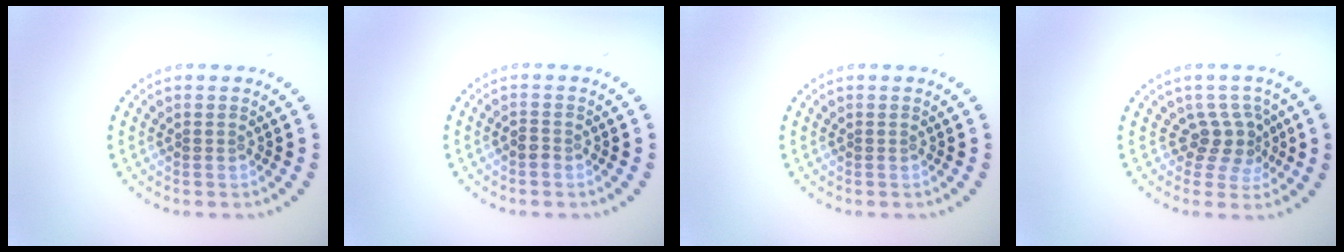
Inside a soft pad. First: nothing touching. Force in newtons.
{"total": 0.9, "press": 0.8, "slide": 0.4}
{"total": 0.0}
{"total": 2.9, "press": 2.1, "slide": 2.0}